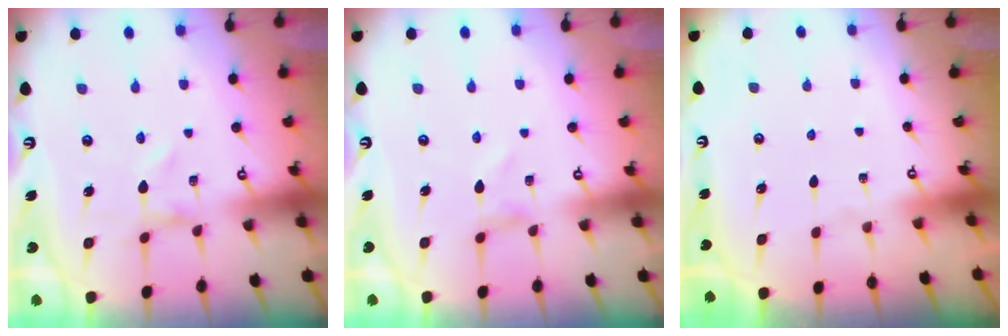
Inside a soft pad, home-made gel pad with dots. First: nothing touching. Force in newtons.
{"total": 0.8, "press": 0.8, "slide": 0.1}
{"total": 0.0}